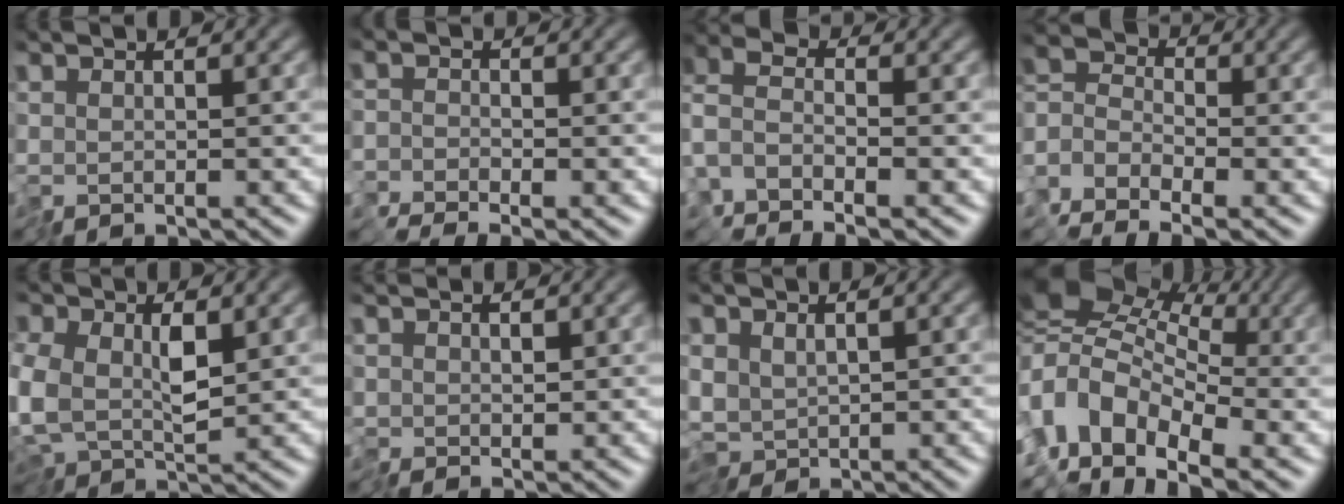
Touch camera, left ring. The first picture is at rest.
{"total": 1.1, "force": [-1.0, 0.0, -0.4], "torque": [0.012, -0.002, -0.023]}
{"total": 2.5, "force": [-1.7, 1.2, 1.3], "torque": [-0.033, 0.005, -0.052]}
{"total": 3.2, "force": [-2.9, 1.1, 0.6], "torque": [-0.018, 0.006, -0.077]}
{"total": 6.2, "force": [0.0, 3.9, 4.8], "torque": [-0.113, -0.018, 0.007]}
{"total": 1.0, "force": [0.8, 0.5, 0.2], "torque": [-0.008, 0.007, 0.012]}
{"total": 3.0, "force": [-0.3, 2.3, 2.0], "torque": [-0.036, -0.008, -0.005]}
{"total": 7.9, "force": [-2.5, 5.5, 5.0], "torque": [-0.082, 0.020, -0.069]}